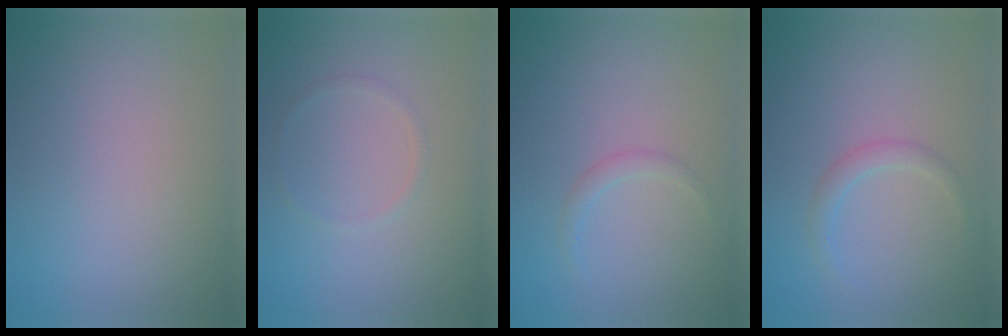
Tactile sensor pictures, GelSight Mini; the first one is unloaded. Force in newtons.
{"total": 0.6, "press": 0.6, "slide": 0.1}
{"total": 1.0, "press": 1.0, "slide": 0.0}
{"total": 1.4, "press": 1.4, "slide": 0.1}